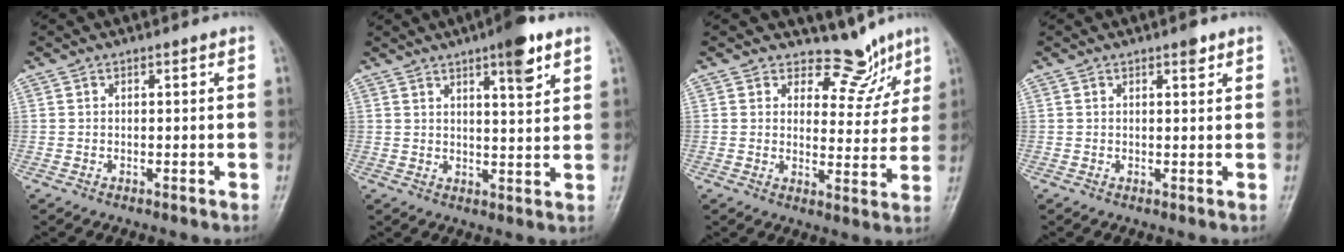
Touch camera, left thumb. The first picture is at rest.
{"total": 7.8, "force": [4.5, 1.8, 6.1], "torque": [-0.079, -0.023, 0.064]}
{"total": 7.5, "force": [6.3, 4.0, 1.2], "torque": [0.019, -0.052, 0.086]}
{"total": 1.7, "force": [1.1, 0.6, 1.1], "torque": [-0.011, -0.004, 0.014]}